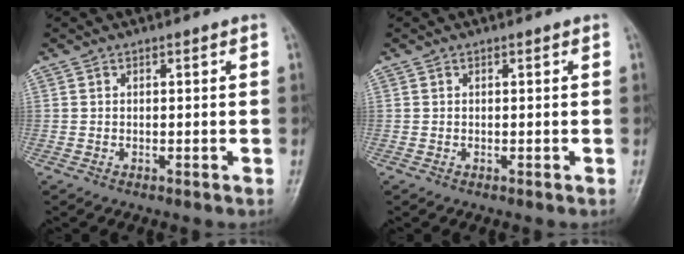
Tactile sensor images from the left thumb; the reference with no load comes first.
{"total": 0.0}